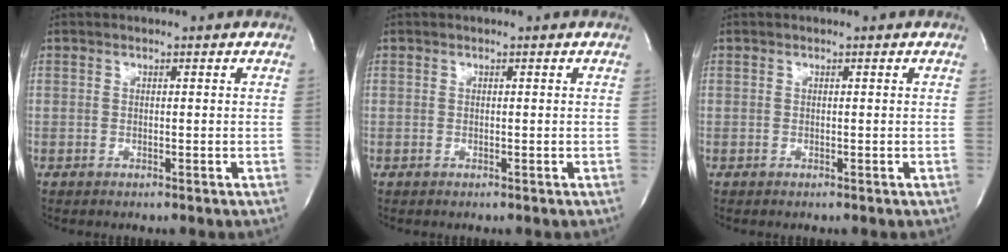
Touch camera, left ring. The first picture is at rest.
{"total": 0.0}
{"total": 0.0}